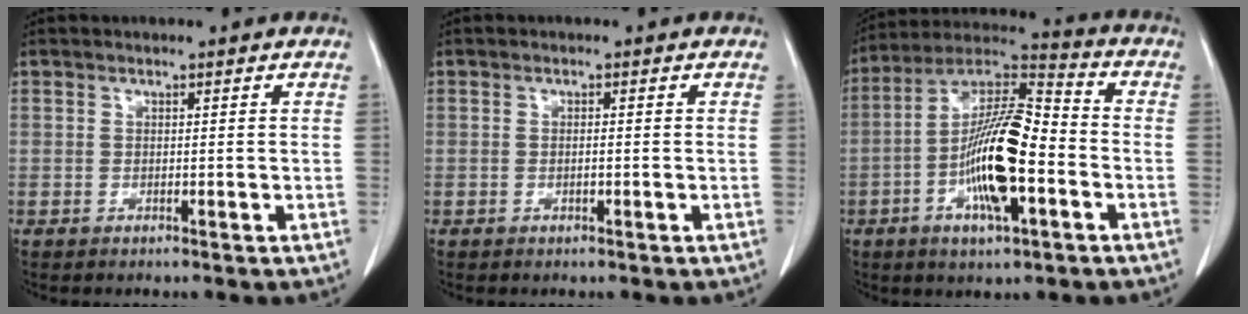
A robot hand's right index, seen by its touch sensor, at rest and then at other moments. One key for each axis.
{"total": 0.7, "fx": -0.2, "fy": 0.2, "fz": 0.7, "tx": -0.014, "ty": 0.000, "tz": -0.002}
{"total": 15.8, "fx": -3.9, "fy": 3.7, "fz": 14.9, "tx": -0.280, "ty": 0.008, "tz": -0.072}